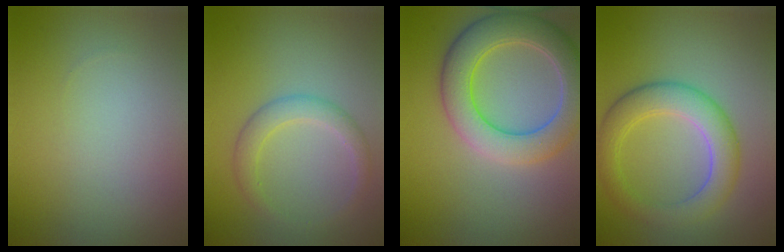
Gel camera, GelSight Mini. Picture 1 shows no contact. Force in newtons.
{"total": 2.5, "press": 2.5, "slide": 0.1}
{"total": 7.0, "press": 7.0, "slide": 0.7}
{"total": 5.2, "press": 5.2, "slide": 0.1}